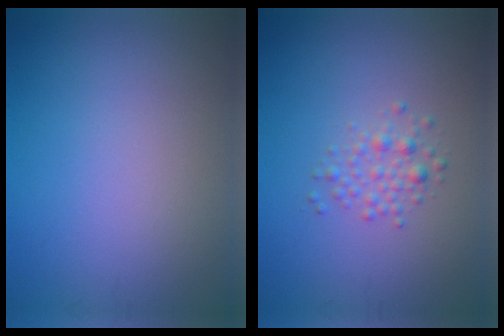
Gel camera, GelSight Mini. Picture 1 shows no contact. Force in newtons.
{"total": 1.7, "press": 1.7, "slide": 0.1}